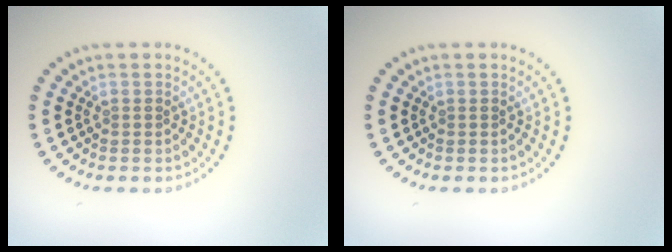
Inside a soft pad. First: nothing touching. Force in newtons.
{"total": 0.0}